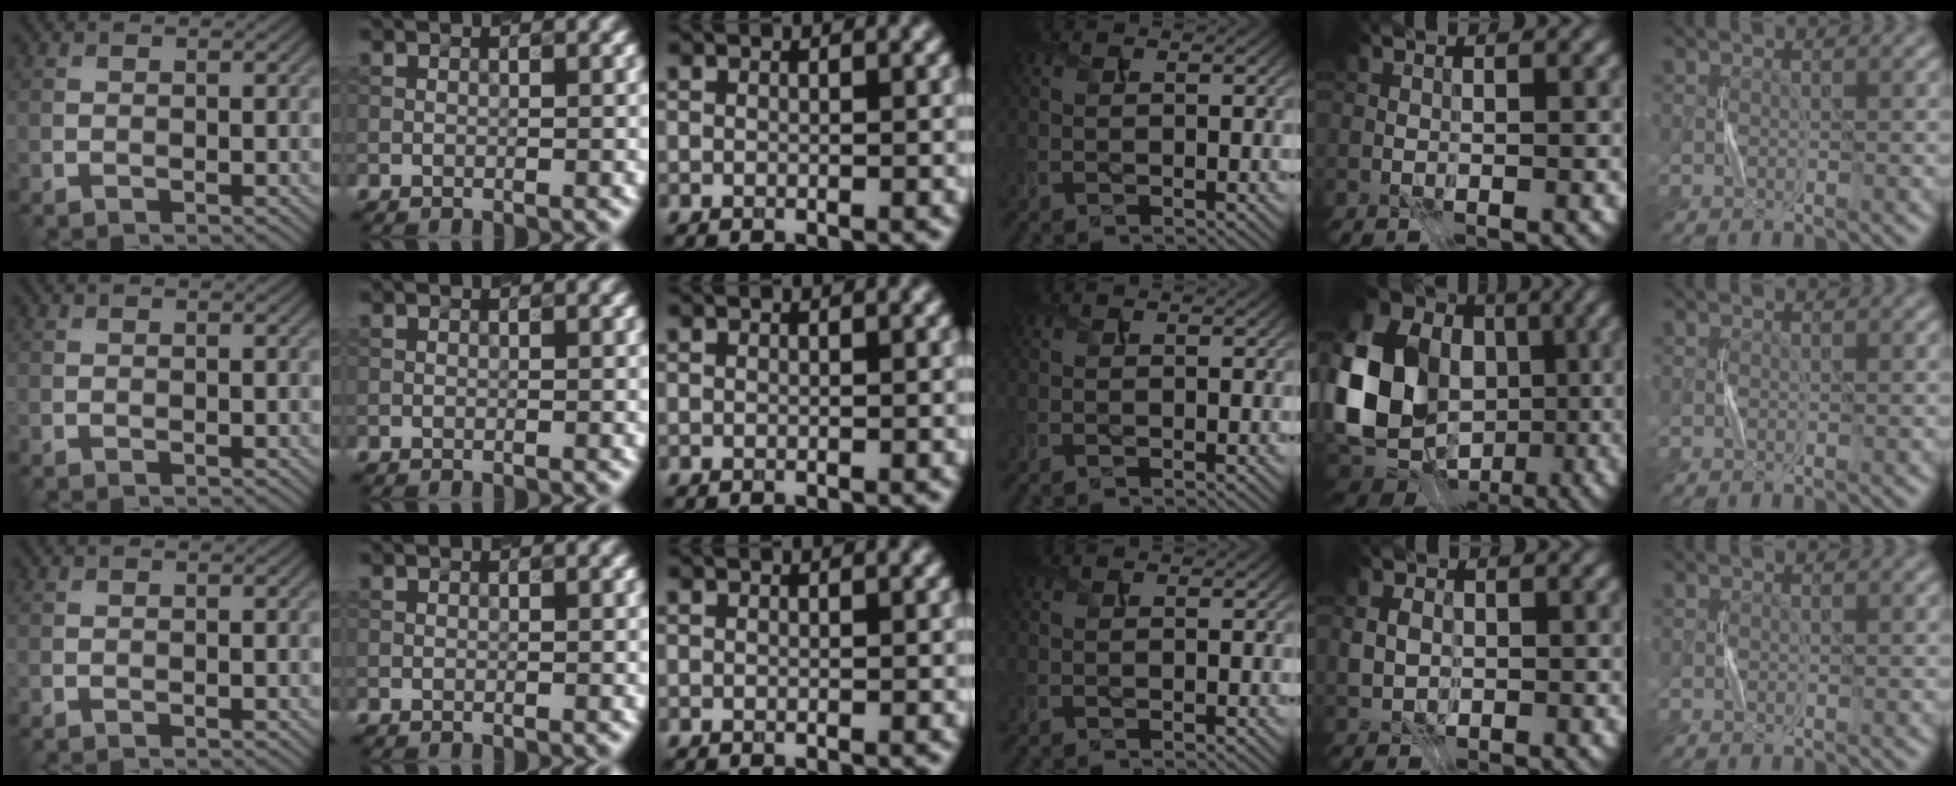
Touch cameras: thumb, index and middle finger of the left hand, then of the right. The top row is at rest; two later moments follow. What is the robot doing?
{"motion": "press", "object": "calculator"}